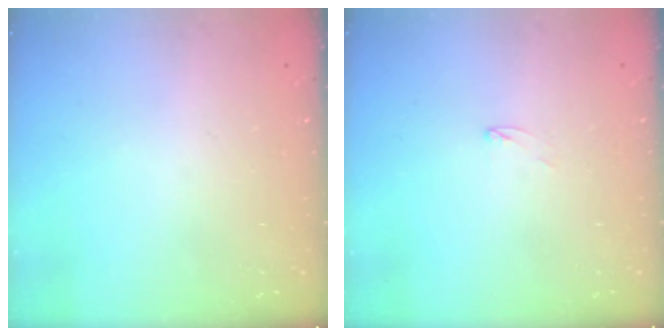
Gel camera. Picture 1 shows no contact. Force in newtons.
{"total": 2.2, "press": 2.2, "slide": 0.2}